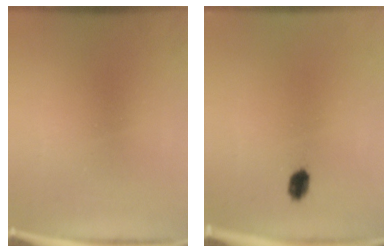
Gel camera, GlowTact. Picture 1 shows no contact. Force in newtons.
{"total": 2.4}